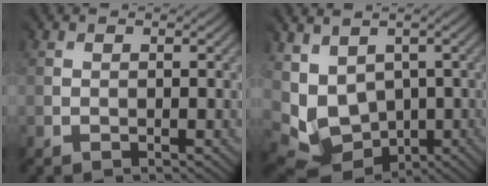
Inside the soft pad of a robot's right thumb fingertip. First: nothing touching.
{"total": 7.0, "force": [0.5, 6.0, 3.7], "torque": [-0.126, -0.022, 0.034]}